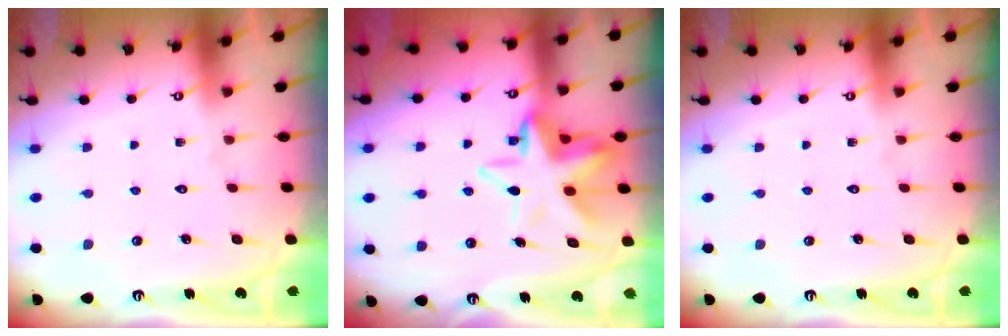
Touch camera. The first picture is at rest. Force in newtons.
{"total": 11.6, "press": 11.2, "slide": 3.0}
{"total": 0.0}